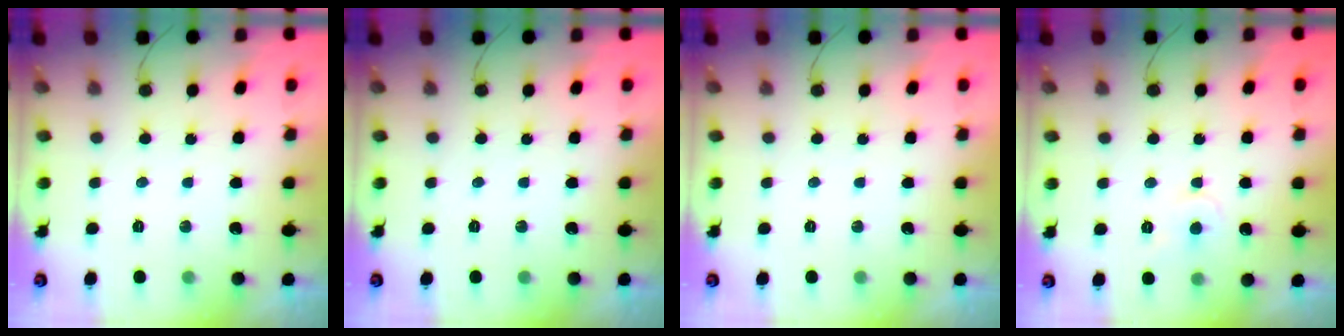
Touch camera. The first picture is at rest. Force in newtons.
{"total": 0.0}
{"total": 0.0}
{"total": 5.0, "press": 5.0, "slide": 0.2}